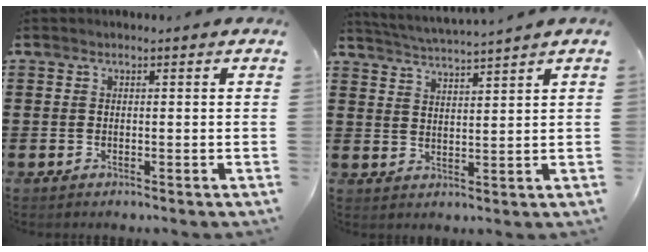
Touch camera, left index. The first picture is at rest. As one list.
[{"total": 3.4, "force": [3.2, -1.1, 0.2], "torque": [-0.017, -0.020, 0.055]}]